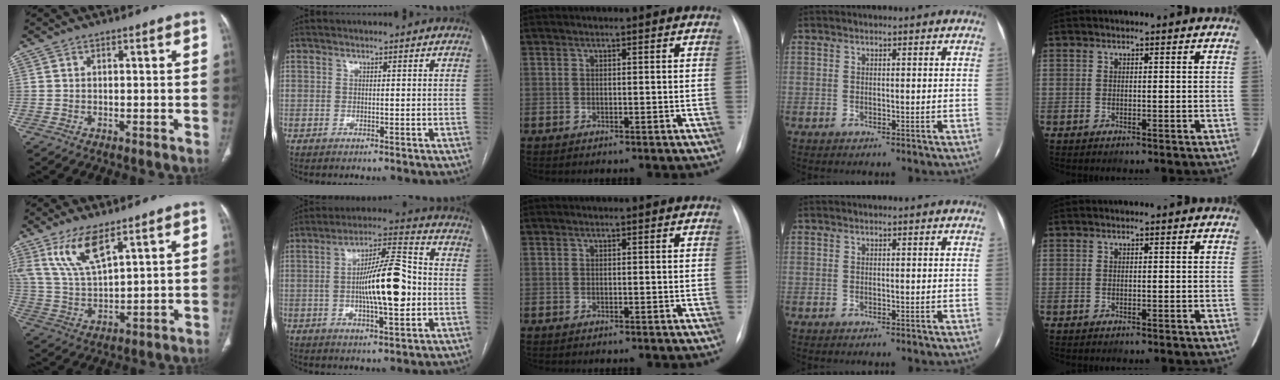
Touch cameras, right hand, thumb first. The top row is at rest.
{"thumb": {"total": 10.3, "force": [6.3, 3.3, 7.4], "torque": [-0.153, -0.027, 0.139]}, "index": {"total": 13.4, "force": [-1.1, 3.0, 13.0], "torque": [-0.222, 0.017, -0.017]}}